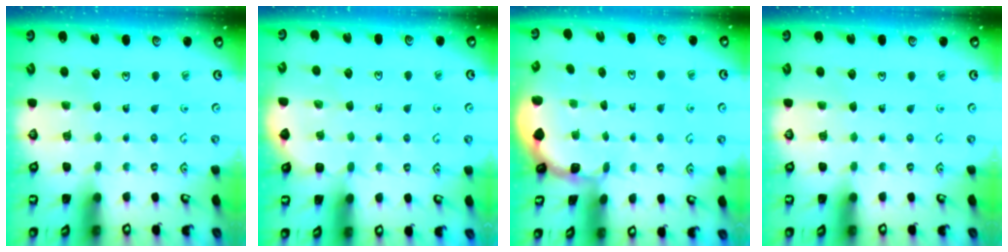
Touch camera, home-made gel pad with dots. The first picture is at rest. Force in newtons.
{"total": 2.3, "press": 2.3, "slide": 0.2}
{"total": 1.1, "press": 1.1, "slide": 0.1}
{"total": 0.0}